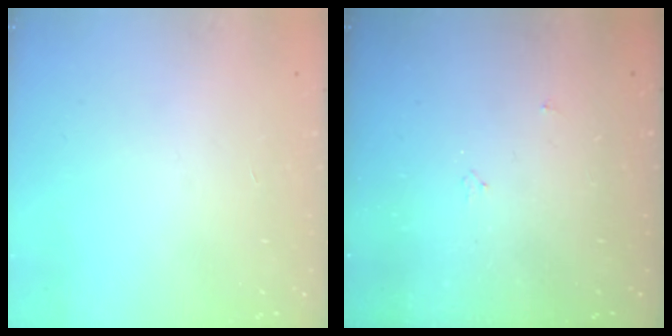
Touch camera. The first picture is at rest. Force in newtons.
{"total": 2.7, "press": 2.7, "slide": 0.5}